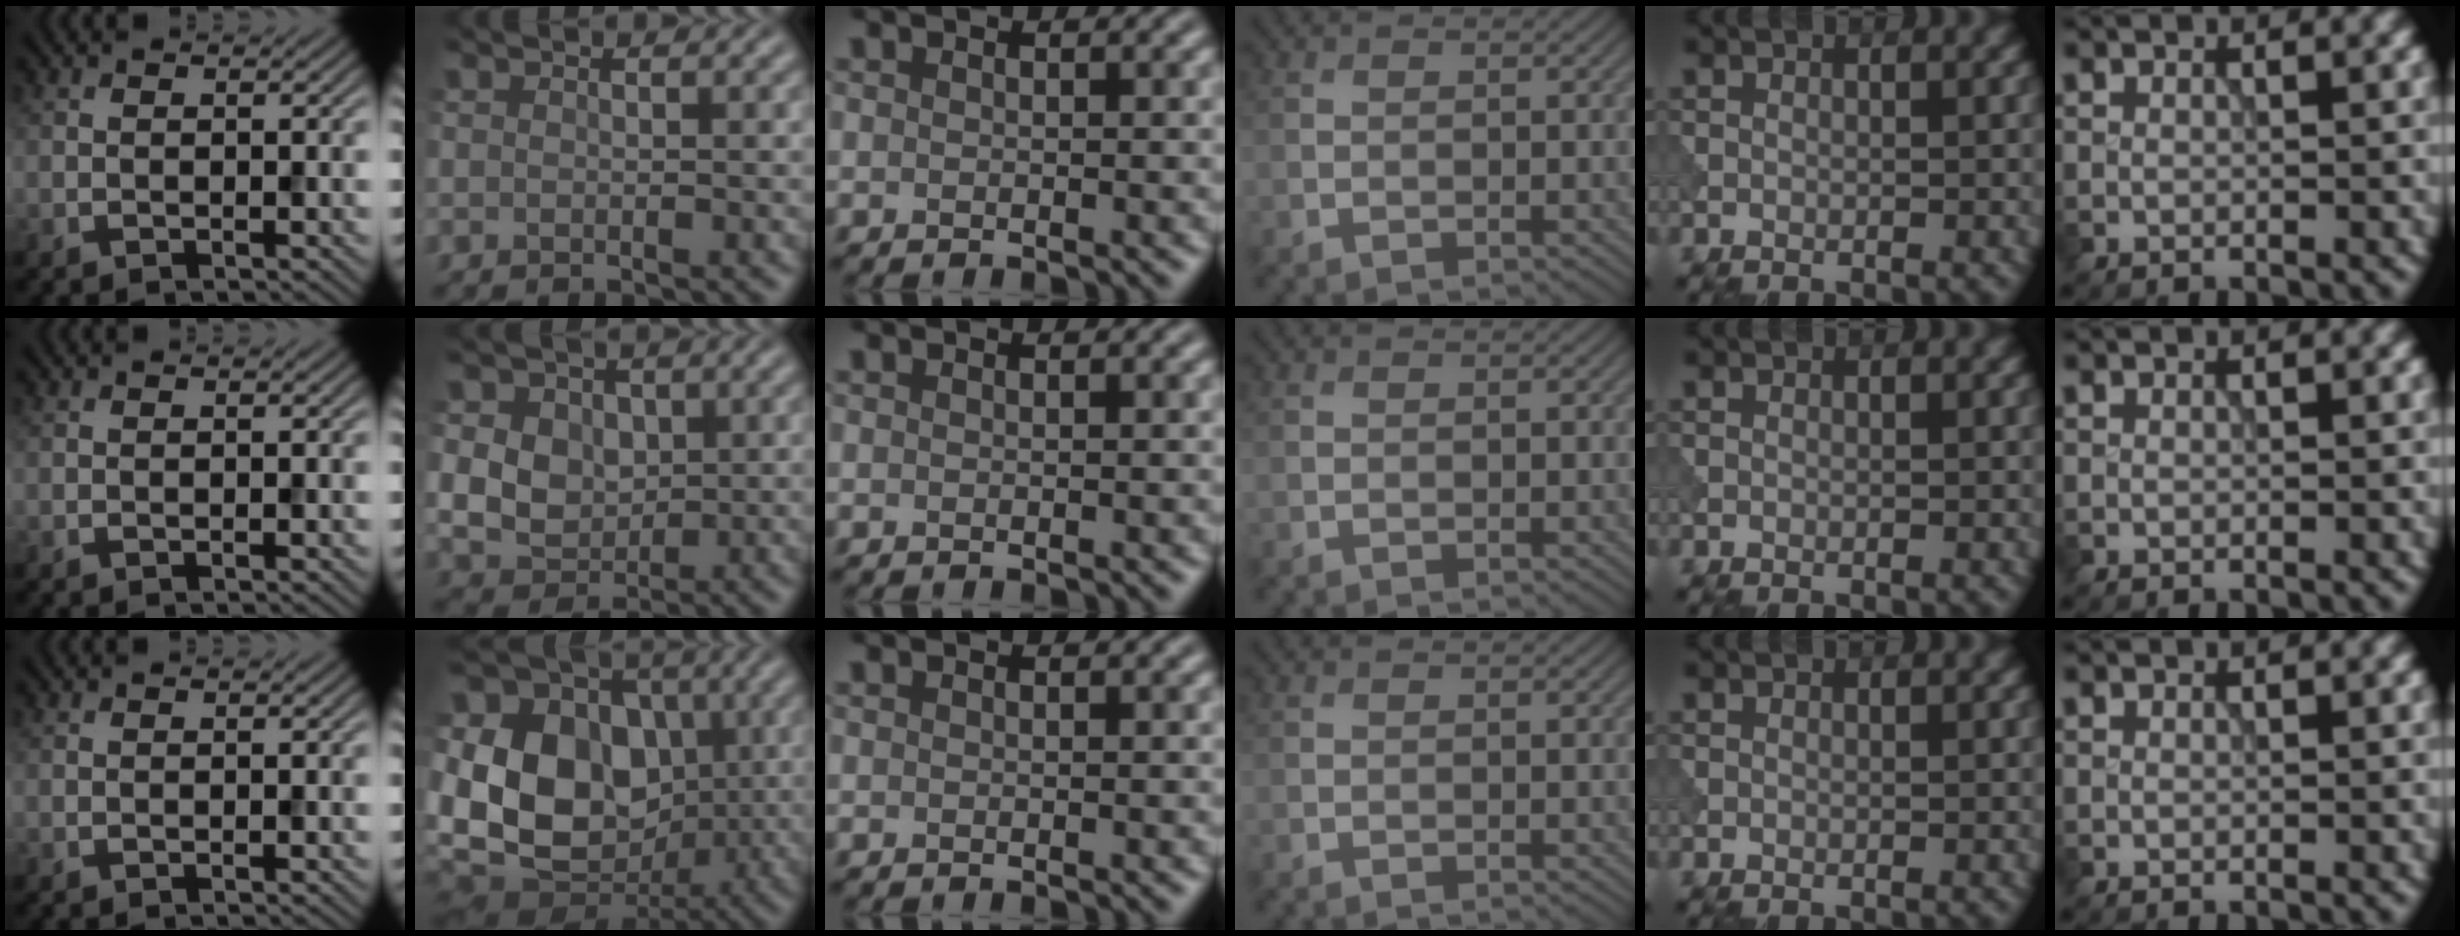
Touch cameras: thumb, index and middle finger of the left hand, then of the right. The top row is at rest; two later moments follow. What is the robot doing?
{"motion": "press", "object": "tv remote"}